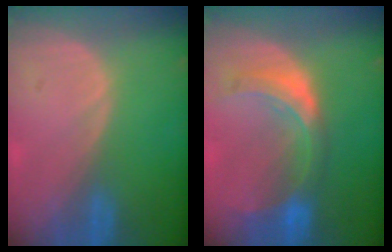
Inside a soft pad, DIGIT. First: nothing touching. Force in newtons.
{"total": 8.1, "press": 7.2, "slide": 3.7}